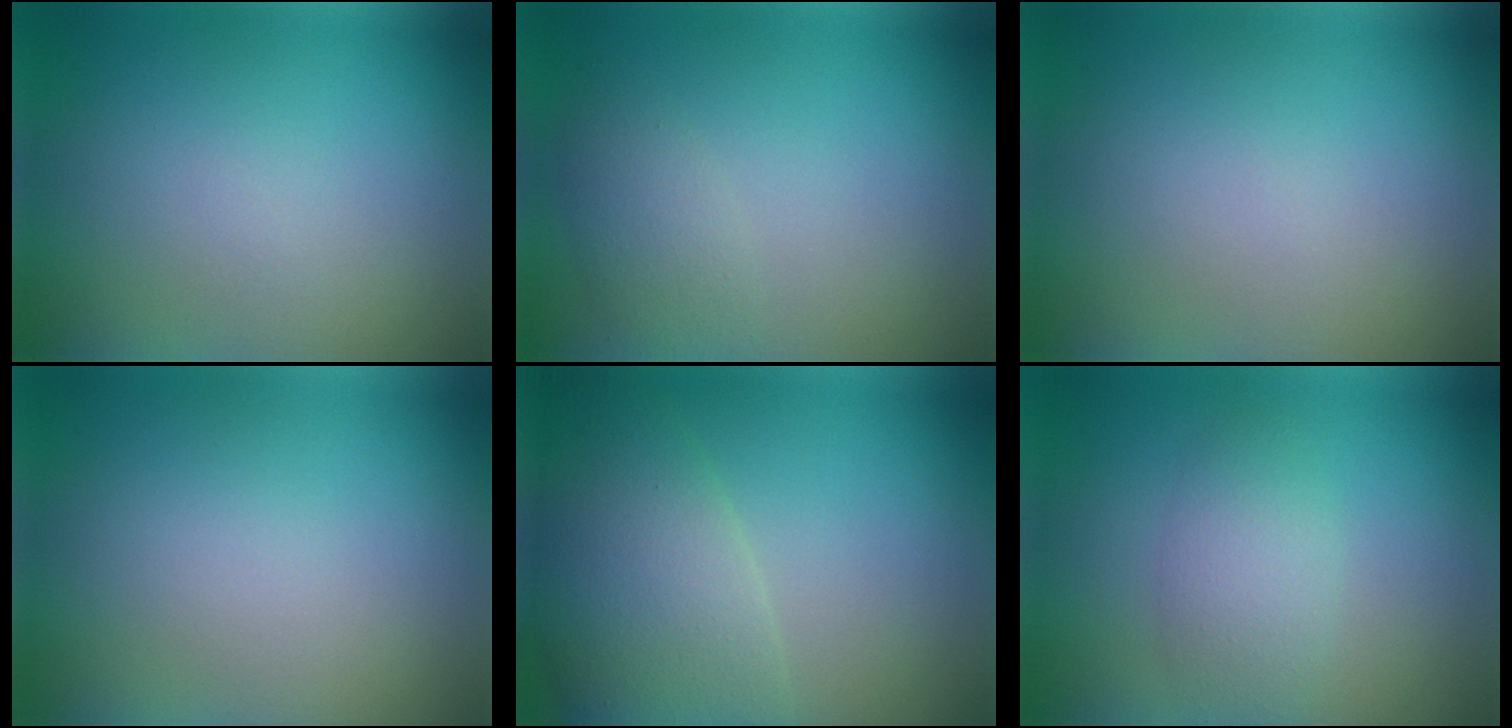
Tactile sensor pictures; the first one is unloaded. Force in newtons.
{"total": 2.5, "press": 2.5, "slide": 0.1}
{"total": 0.0}
{"total": 0.0}
{"total": 9.6, "press": 9.5, "slide": 0.9}
{"total": 2.8, "press": 2.8, "slide": 0.2}